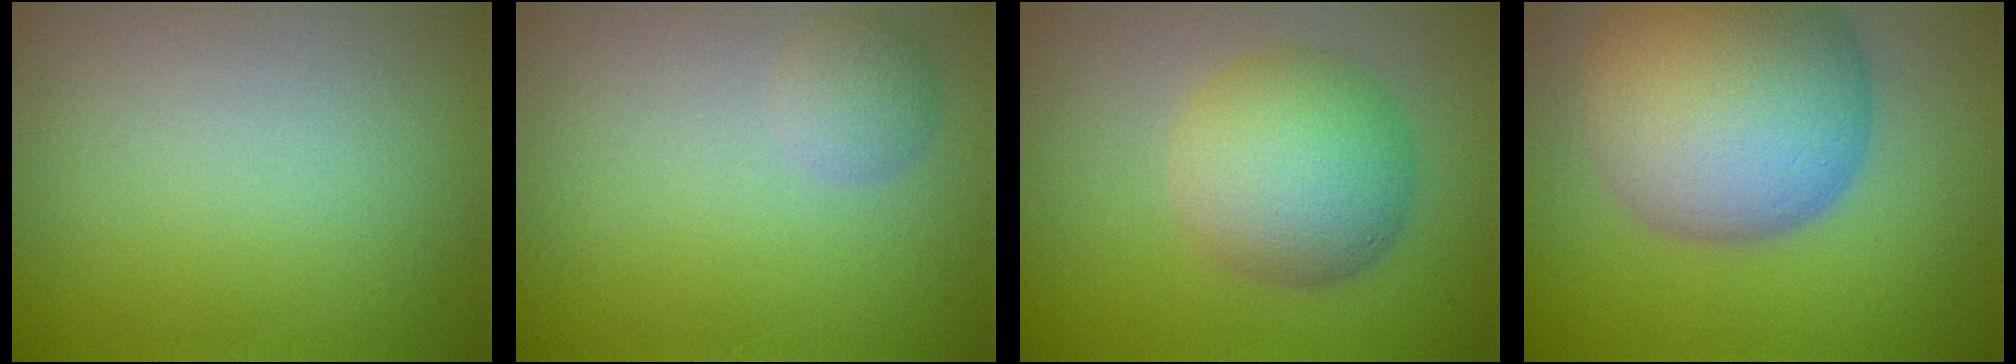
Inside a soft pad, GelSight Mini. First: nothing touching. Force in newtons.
{"total": 1.6, "press": 1.6, "slide": 0.1}
{"total": 6.3, "press": 6.3, "slide": 0.1}
{"total": 13.9, "press": 13.9, "slide": 0.9}